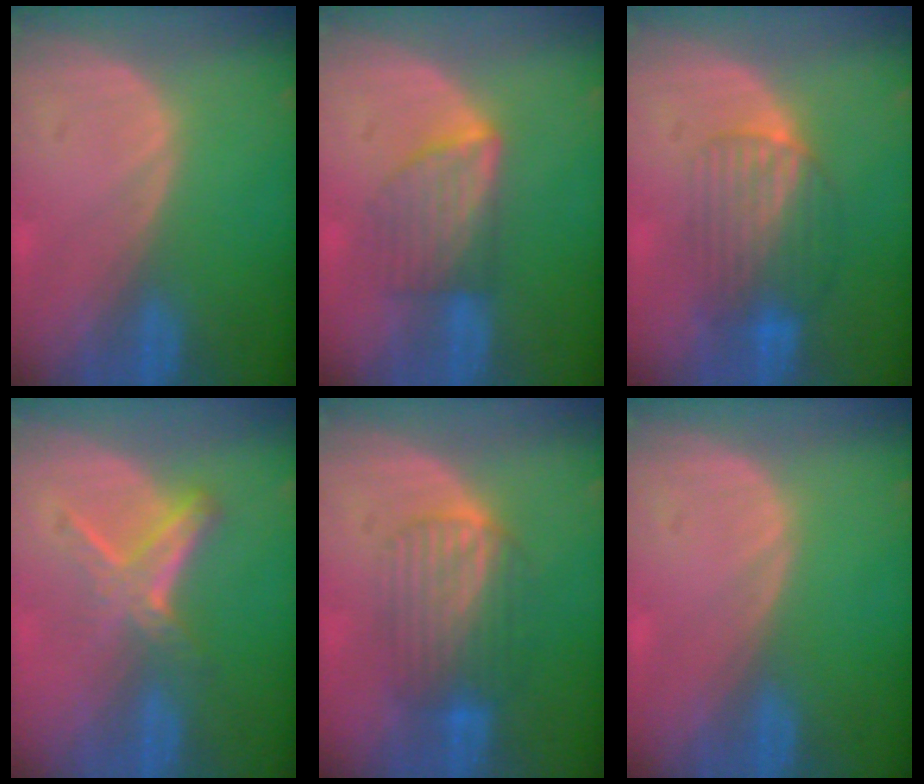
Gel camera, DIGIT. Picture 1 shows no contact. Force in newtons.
{"total": 5.9, "press": 5.7, "slide": 1.5}
{"total": 6.6, "press": 6.5, "slide": 1.1}
{"total": 6.0, "press": 5.1, "slide": 3.2}
{"total": 6.6, "press": 6.5, "slide": 1.3}
{"total": 0.0}